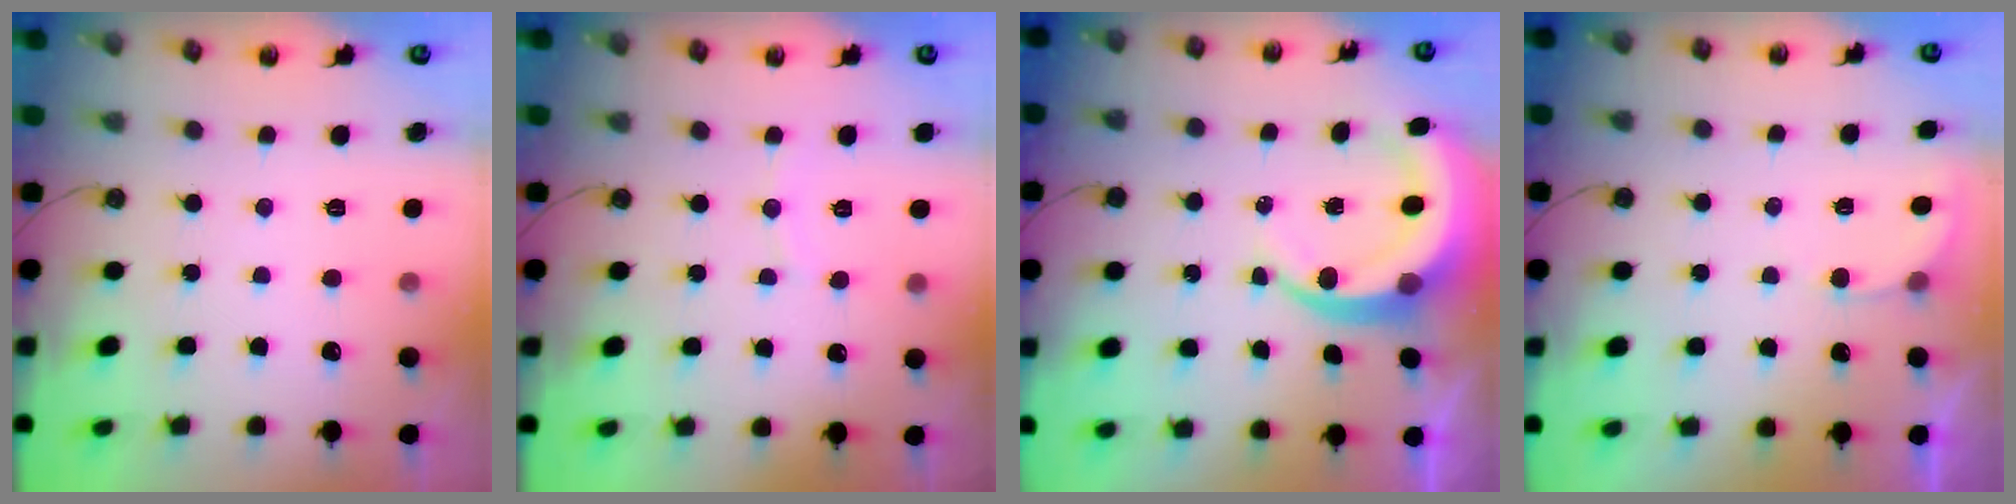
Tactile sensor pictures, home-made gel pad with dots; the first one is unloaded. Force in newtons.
{"total": 4.1, "press": 4.0, "slide": 0.4}
{"total": 7.8, "press": 7.7, "slide": 1.0}
{"total": 2.7, "press": 2.7, "slide": 0.2}